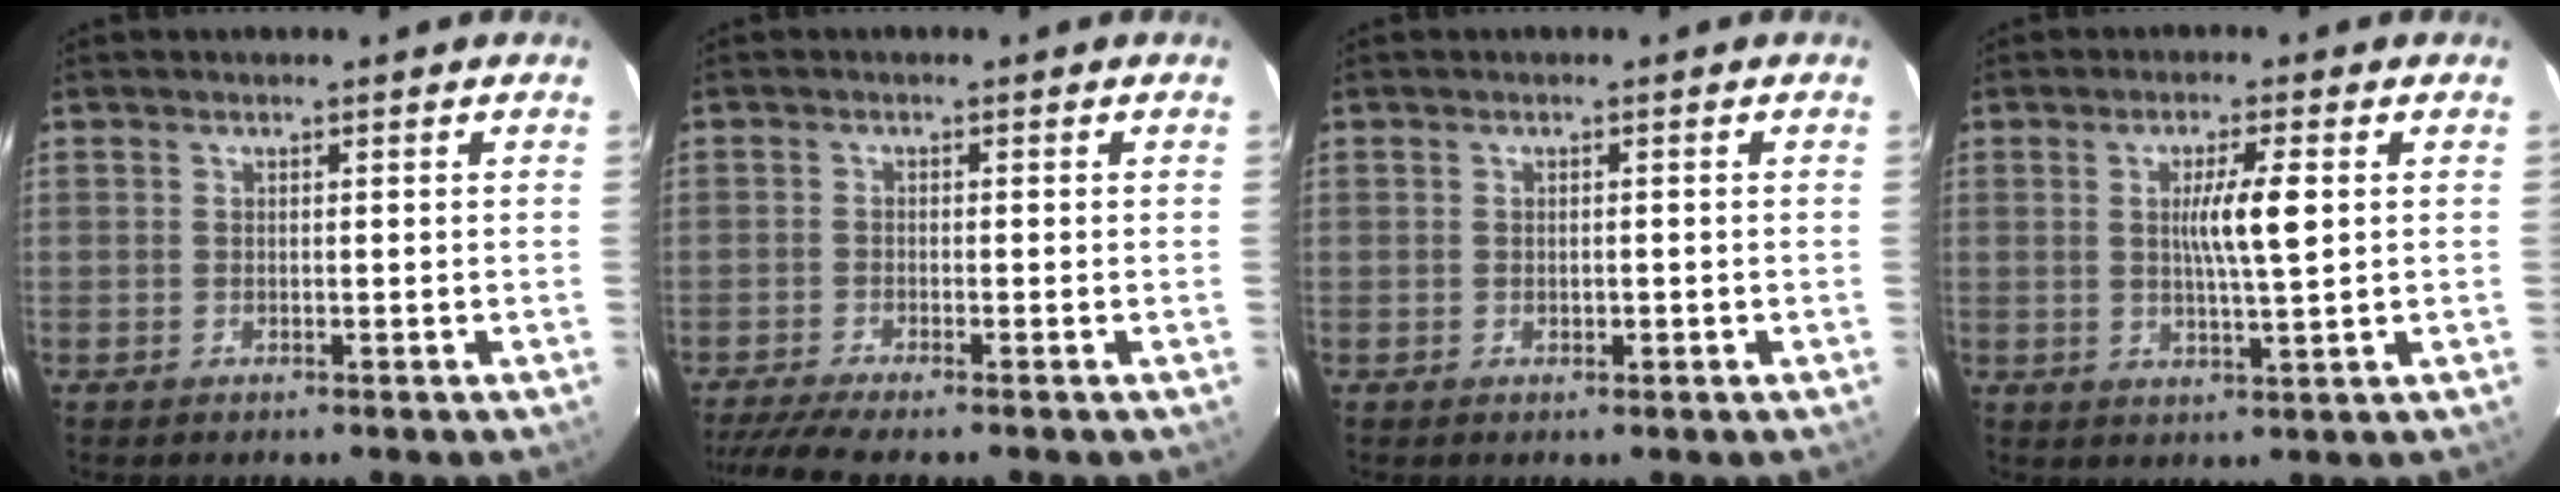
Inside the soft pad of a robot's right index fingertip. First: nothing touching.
{"total": 5.7, "force": [-4.8, -0.4, 3.0], "torque": [-0.051, -0.014, -0.082]}
{"total": 0.9, "force": [-0.2, 0.6, 0.6], "torque": [-0.013, 0.001, 0.001]}
{"total": 6.1, "force": [1.0, 0.1, 6.0], "torque": [-0.106, -0.003, 0.017]}